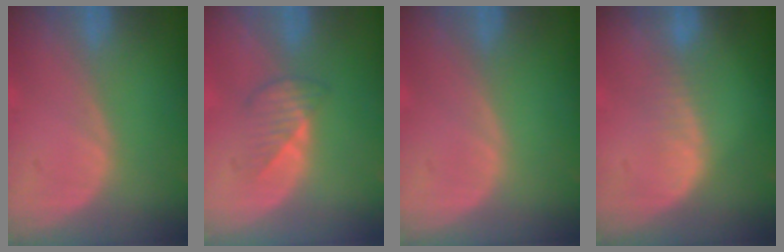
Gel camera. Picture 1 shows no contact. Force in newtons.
{"total": 3.4, "press": 3.2, "slide": 1.3}
{"total": 0.0}
{"total": 2.4, "press": 2.4, "slide": 0.2}